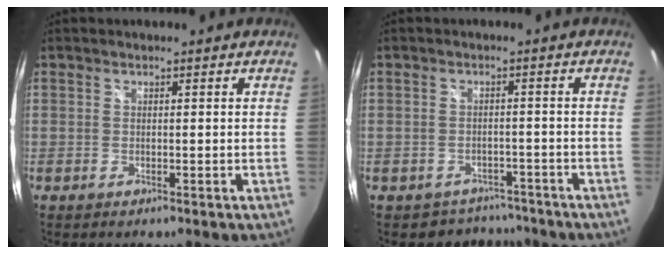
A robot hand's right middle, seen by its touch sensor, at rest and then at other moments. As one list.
[{"total": 5.5, "force": [-4.6, 3.0, -0.1], "torque": [-0.004, 0.019, -0.065]}]